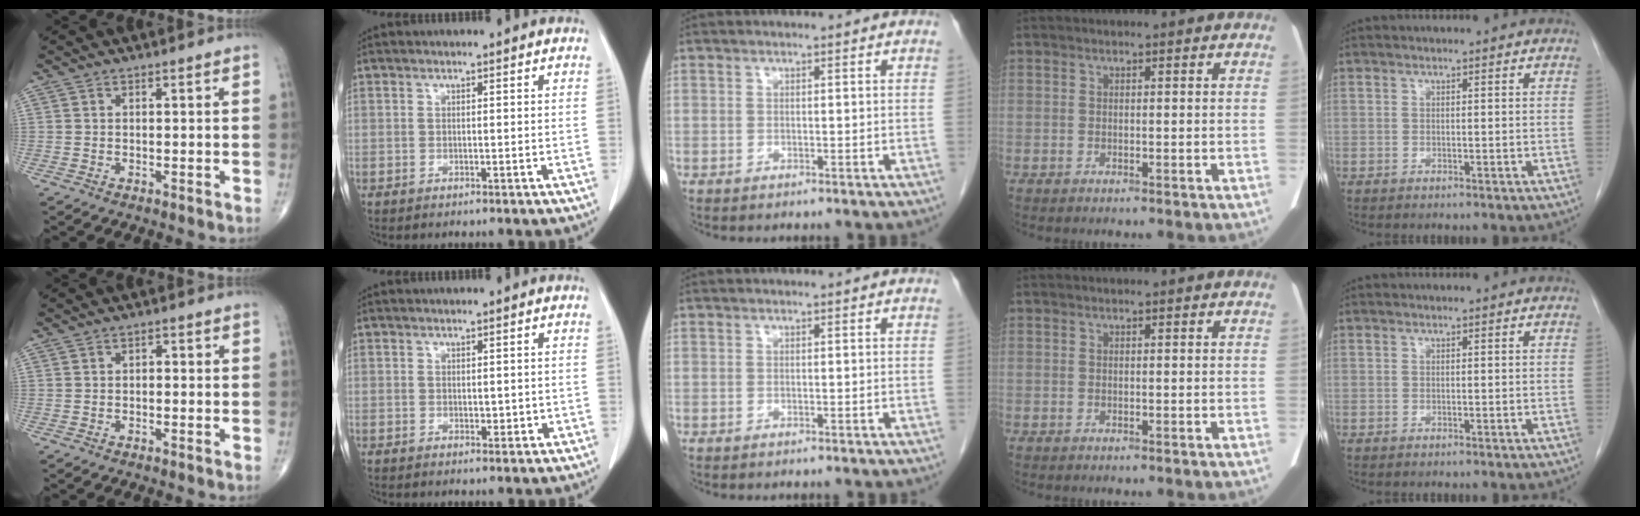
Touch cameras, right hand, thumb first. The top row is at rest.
{"thumb": {"total": 1.2, "force": [-0.1, 0.8, 0.9], "torque": [-0.006, 0.005, -0.006]}, "index": {"total": 1.6, "force": [0.0, 1.0, 1.3], "torque": [-0.015, -0.002, 0.004]}}